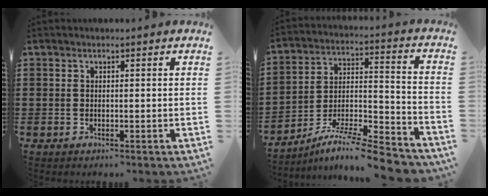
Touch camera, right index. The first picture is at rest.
{"total": 9.3, "force": [-8.4, 0.6, 3.9], "torque": [-0.059, 0.012, -0.166]}